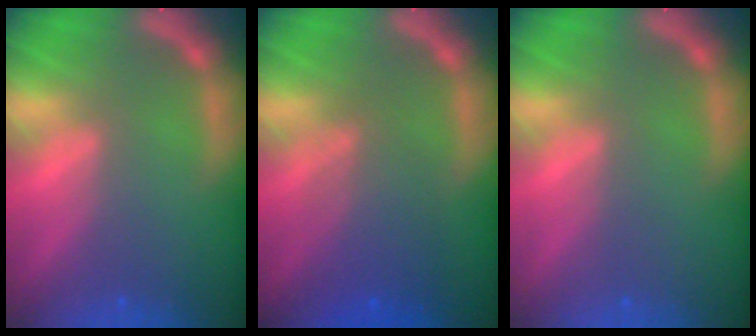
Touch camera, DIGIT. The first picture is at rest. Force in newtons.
{"total": 5.1}
{"total": 0.0}